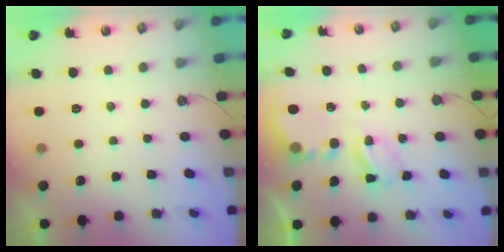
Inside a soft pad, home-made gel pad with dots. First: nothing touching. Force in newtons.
{"total": 4.9, "press": 4.9, "slide": 0.4}